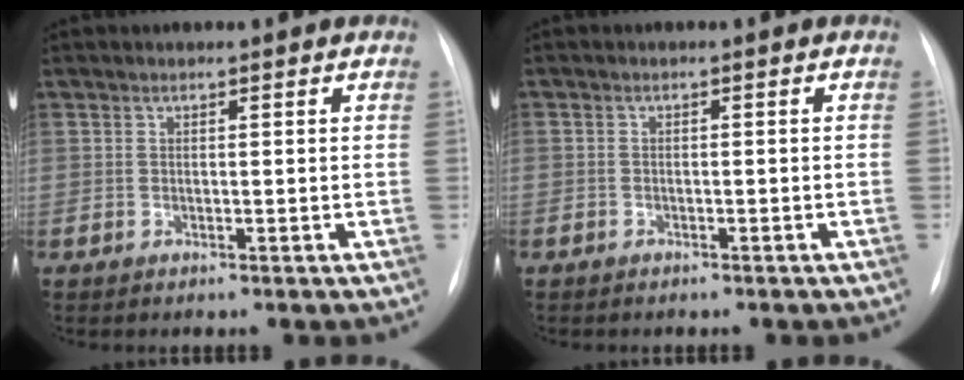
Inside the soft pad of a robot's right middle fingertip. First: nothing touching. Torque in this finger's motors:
{"motor_torque": [0.47, -0.55, -0.17, -0.21]}